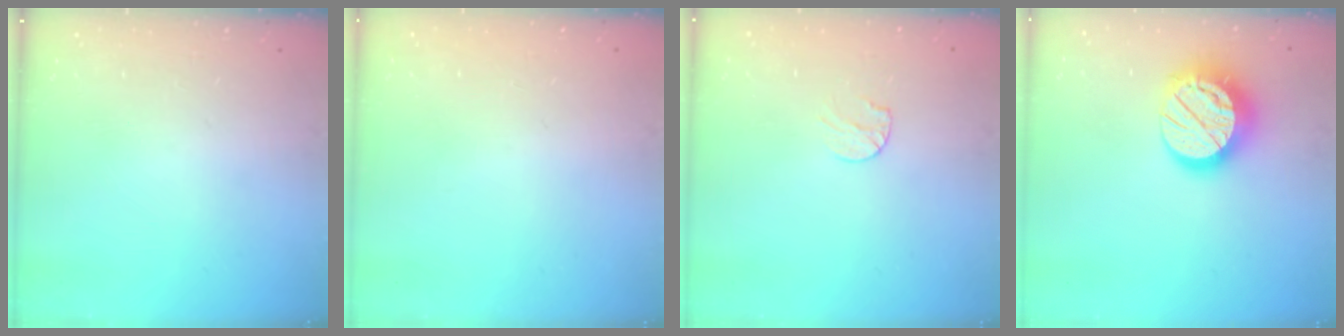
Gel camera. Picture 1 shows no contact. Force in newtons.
{"total": 0.6, "press": 0.5, "slide": 0.1}
{"total": 6.6, "press": 6.5, "slide": 0.7}
{"total": 16.6, "press": 16.6, "slide": 0.9}